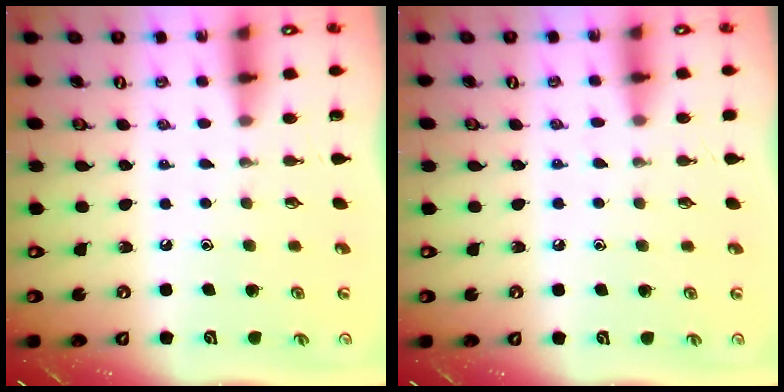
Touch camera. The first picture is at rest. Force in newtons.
{"total": 4.6, "press": 4.5, "slide": 0.7}